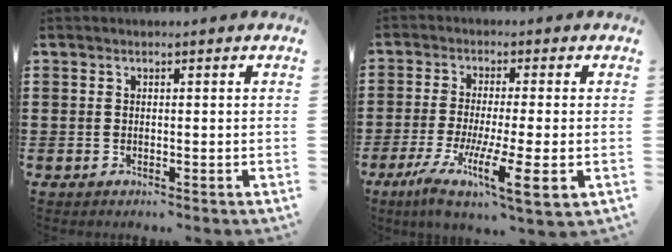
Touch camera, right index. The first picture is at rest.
{"total": 8.7, "force": [-3.2, 1.2, 8.0], "torque": [-0.156, -0.013, -0.056]}